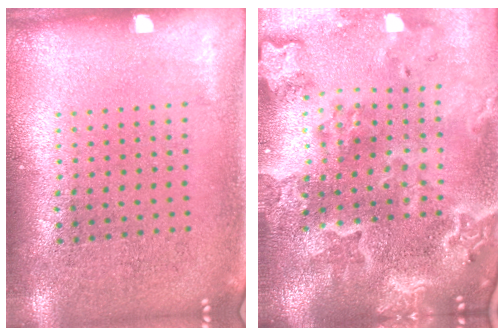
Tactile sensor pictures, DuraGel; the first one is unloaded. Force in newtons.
{"total": 4.6, "press": 3.8, "slide": 2.7}